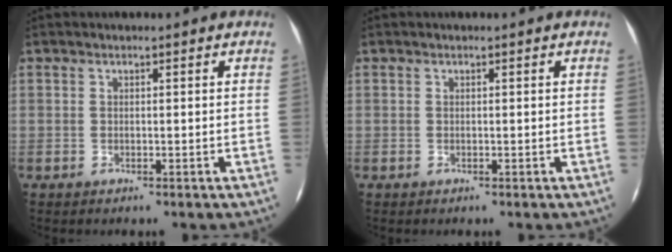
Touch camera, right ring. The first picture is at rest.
{"total": 0.0}